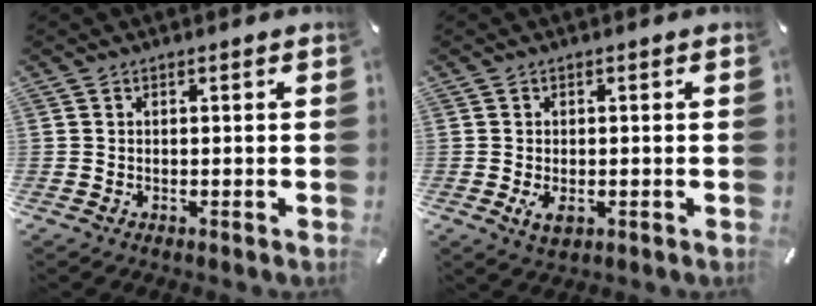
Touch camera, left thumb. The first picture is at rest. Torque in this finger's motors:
{"motor_torque": [0.16, 0.20, 0.00, 0.01, 0.02]}